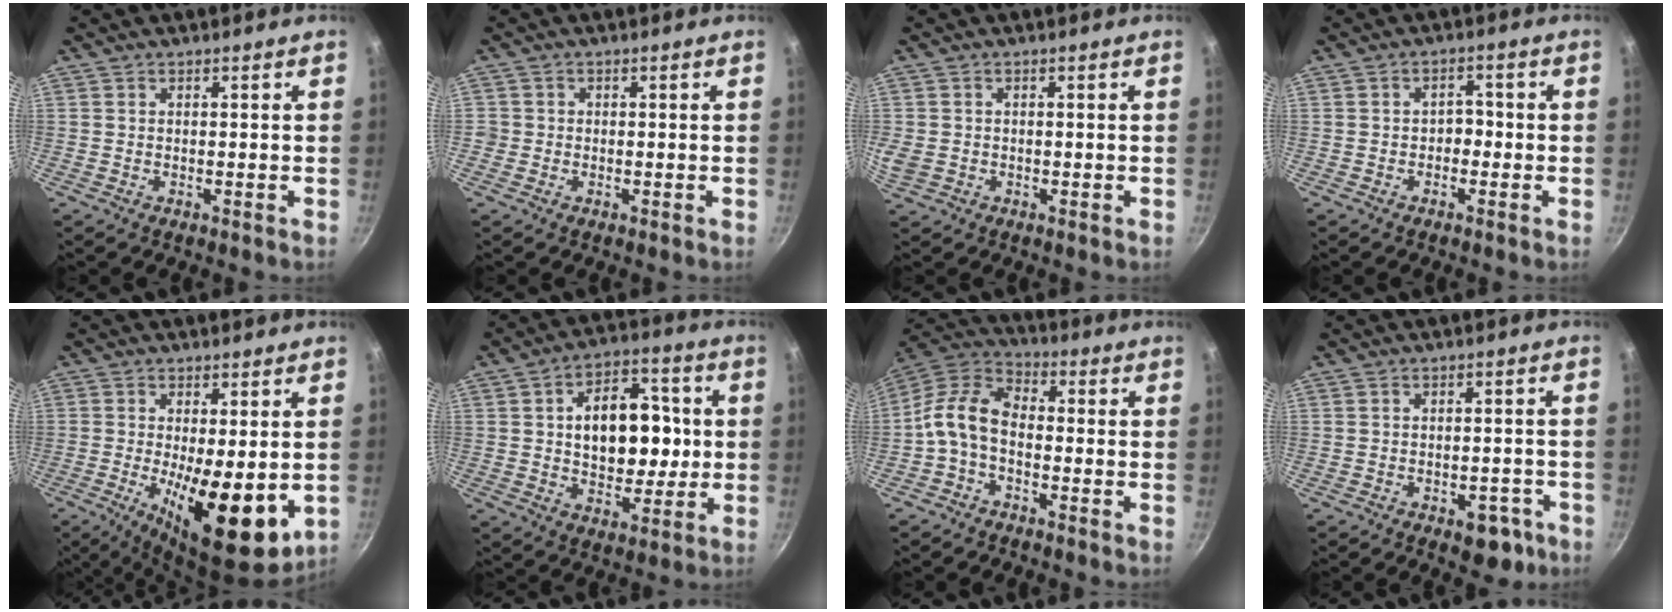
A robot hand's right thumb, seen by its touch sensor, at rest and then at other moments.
{"total": 1.7, "force": [-0.2, 1.7, 0.1], "torque": [0.011, 0.007, -0.006]}
{"total": 3.4, "force": [-0.5, 2.8, 1.8], "torque": [-0.046, 0.004, -0.003]}
{"total": 2.7, "force": [-0.8, 2.0, 1.5], "torque": [-0.001, 0.014, -0.022]}
{"total": 15.5, "force": [-3.1, 5.5, 14.2], "torque": [-0.206, -0.031, -0.027]}
{"total": 15.3, "force": [1.3, 9.8, 11.6], "torque": [-0.128, 0.020, 0.020]}
{"total": 10.2, "force": [-2.2, 6.5, 7.6], "torque": [-0.146, 0.042, -0.059]}
{"total": 5.7, "force": [-3.1, 3.1, 3.6], "torque": [-0.025, 0.021, -0.036]}